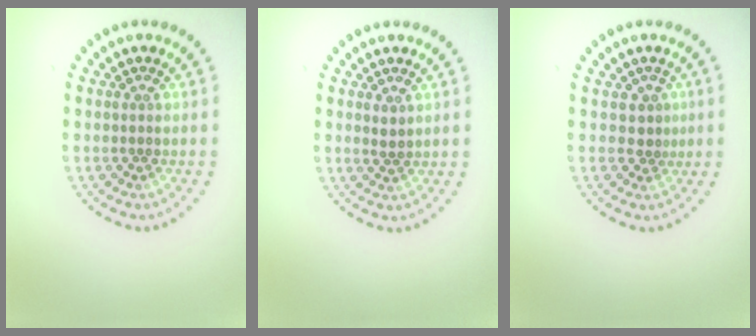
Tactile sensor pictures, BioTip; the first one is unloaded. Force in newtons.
{"total": 0.9, "press": 0.8, "slide": 0.4}
{"total": 1.4, "press": 1.1, "slide": 0.9}